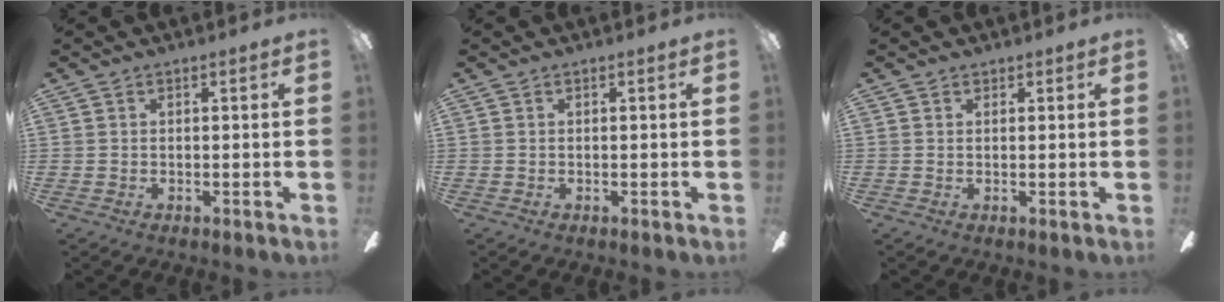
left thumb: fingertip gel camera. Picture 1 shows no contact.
{"total": 0.0}
{"total": 1.1, "force": [0.8, 0.7, 0.0], "torque": [-0.001, 0.002, 0.016]}